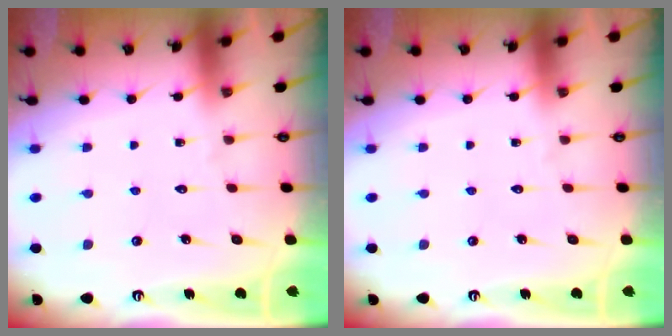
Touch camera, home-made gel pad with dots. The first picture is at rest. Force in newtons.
{"total": 0.0}